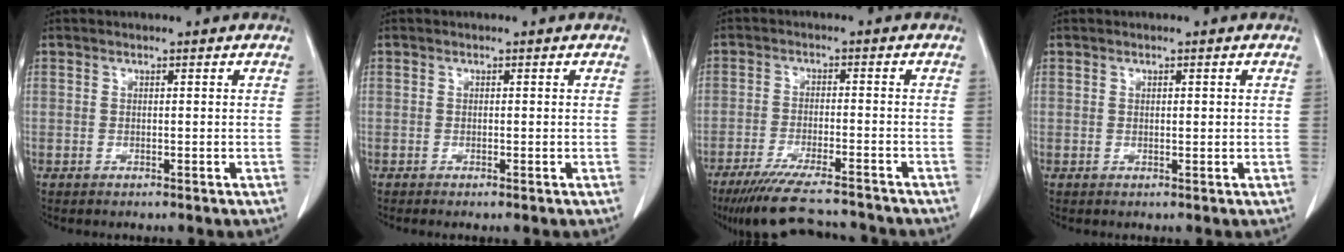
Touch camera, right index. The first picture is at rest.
{"total": 0.6, "force": [-0.4, 0.0, 0.4], "torque": [-0.012, -0.001, -0.005]}
{"total": 13.9, "force": [-12.6, 1.5, 5.6], "torque": [-0.099, -0.017, -0.191]}
{"total": 0.7, "force": [0.1, 0.3, 0.6], "torque": [-0.011, -0.001, 0.003]}